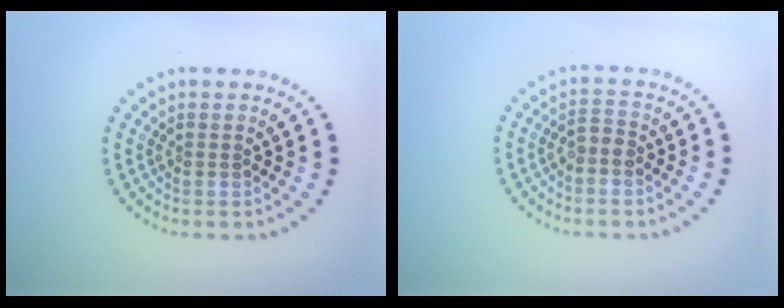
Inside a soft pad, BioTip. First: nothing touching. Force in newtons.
{"total": 1.5, "press": 1.4, "slide": 0.5}